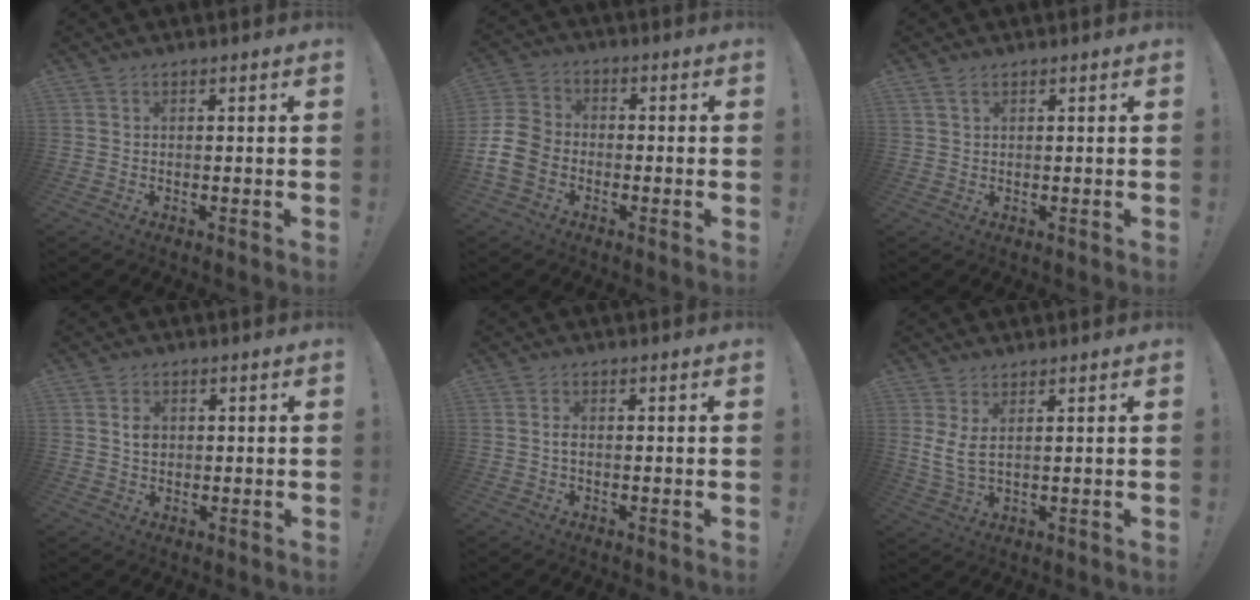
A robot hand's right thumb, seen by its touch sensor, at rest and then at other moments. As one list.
[{"total": 11.0, "force": [-4.8, 8.1, 5.8], "torque": [-0.113, 0.033, -0.088]}, {"total": 2.0, "force": [1.1, 1.0, 1.3], "torque": [-0.023, 0.000, 0.021]}, {"total": 3.2, "force": [0.2, 2.8, 1.5], "torque": [-0.006, -0.003, -0.002]}, {"total": 1.4, "force": [-0.8, 0.7, 0.8], "torque": [-0.014, 0.004, -0.015]}, {"total": 5.2, "force": [2.4, 1.4, 4.4], "torque": [-0.074, -0.017, 0.042]}]